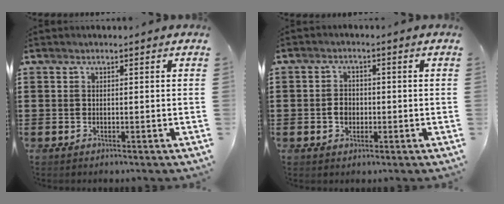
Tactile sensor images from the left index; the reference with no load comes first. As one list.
[{"total": 2.6, "force": [-0.6, 2.1, 1.4], "torque": [-0.033, 0.003, -0.014]}]